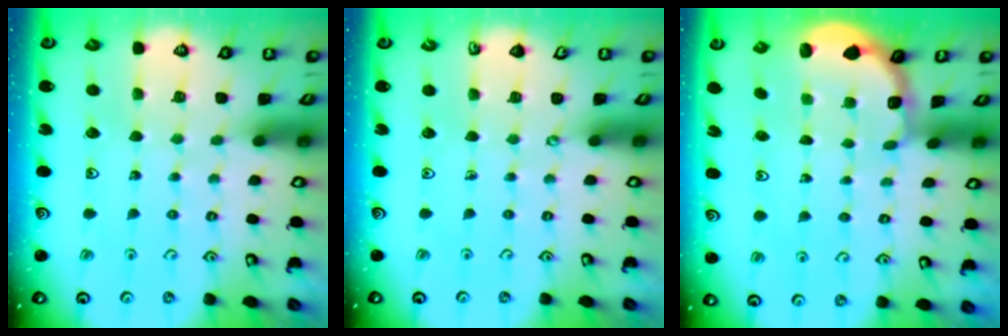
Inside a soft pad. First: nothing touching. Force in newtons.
{"total": 0.0}
{"total": 1.9, "press": 1.7, "slide": 0.8}